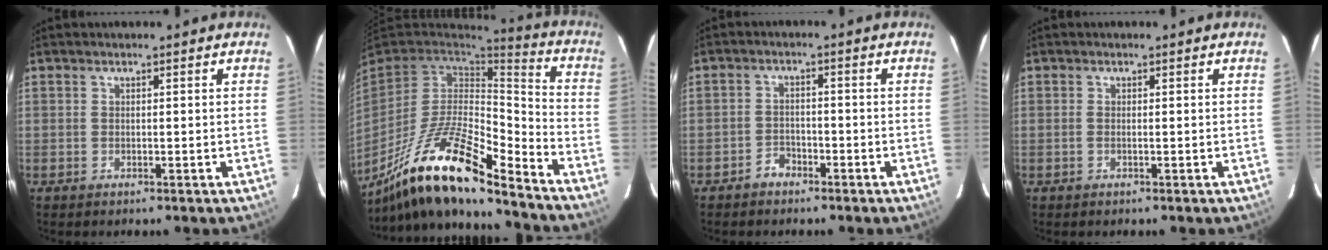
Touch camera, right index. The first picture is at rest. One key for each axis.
{"total": 20.4, "fx": -13.9, "fy": 4.6, "fz": 14.2, "tx": -0.277, "ty": -0.026, "tz": -0.258}
{"total": 2.9, "fx": -2.3, "fy": 1.7, "fz": 0.5, "tx": -0.012, "ty": 0.008, "tz": -0.037}
{"total": 0.5, "fx": -0.1, "fy": -0.1, "fz": 0.5, "tx": -0.011, "ty": 0.000, "tz": -0.004}